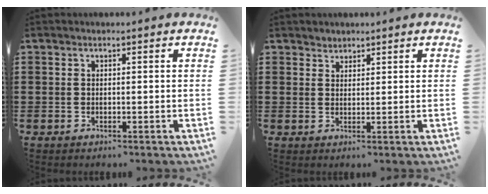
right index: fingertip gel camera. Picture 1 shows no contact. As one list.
[{"total": 1.7, "force": [1.6, 0.7, -0.1], "torque": [-0.004, 0.000, 0.033]}]